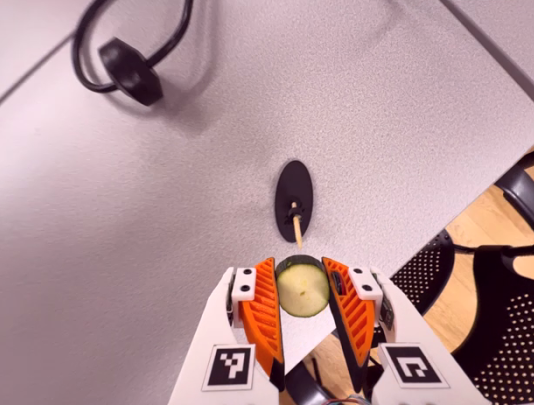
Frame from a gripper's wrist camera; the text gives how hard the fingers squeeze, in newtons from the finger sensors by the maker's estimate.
{"total": 8.1, "left": 8.1, "right": 8.1}